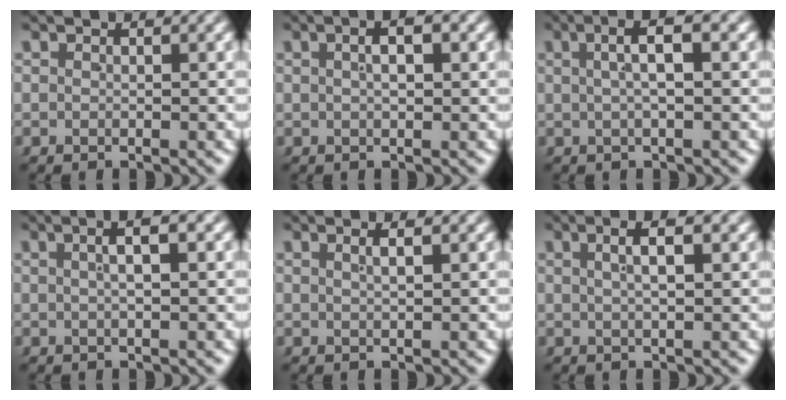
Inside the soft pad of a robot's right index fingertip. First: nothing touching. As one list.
[{"total": 2.5, "force": [0.7, 0.8, 2.3], "torque": [-0.026, 0.010, 0.009]}, {"total": 3.9, "force": [1.2, 0.6, 3.6], "torque": [-0.049, 0.017, 0.017]}, {"total": 2.8, "force": [0.9, 0.3, 2.7], "torque": [-0.035, 0.014, 0.013]}, {"total": 1.4, "force": [0.5, -0.3, 1.3], "torque": [-0.016, 0.006, 0.011]}, {"total": 2.7, "force": [1.1, 0.3, 2.5], "torque": [-0.032, 0.012, 0.018]}]